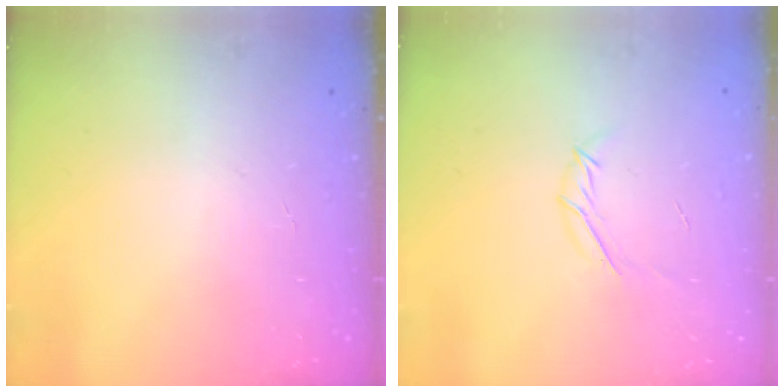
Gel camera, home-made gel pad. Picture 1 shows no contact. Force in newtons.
{"total": 5.0, "press": 4.9, "slide": 1.2}